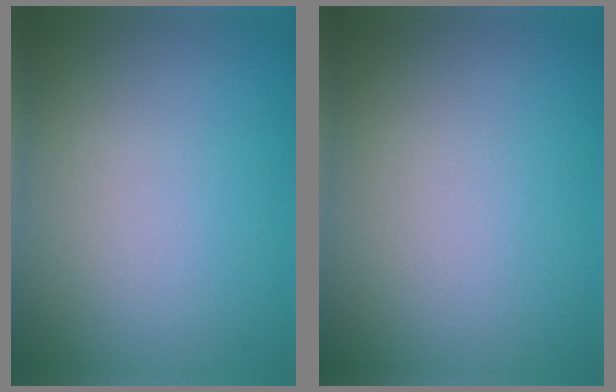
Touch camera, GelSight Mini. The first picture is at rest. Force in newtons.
{"total": 0.0}